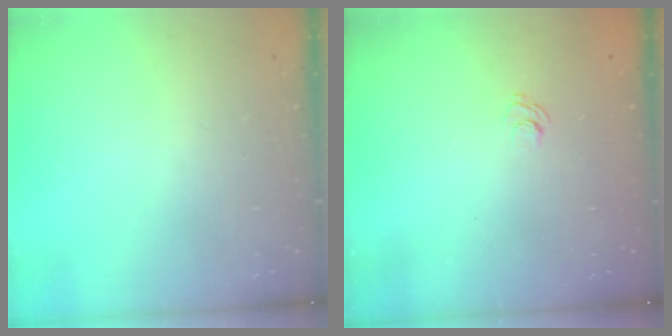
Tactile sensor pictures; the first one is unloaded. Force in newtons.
{"total": 2.3, "press": 1.8, "slide": 1.3}